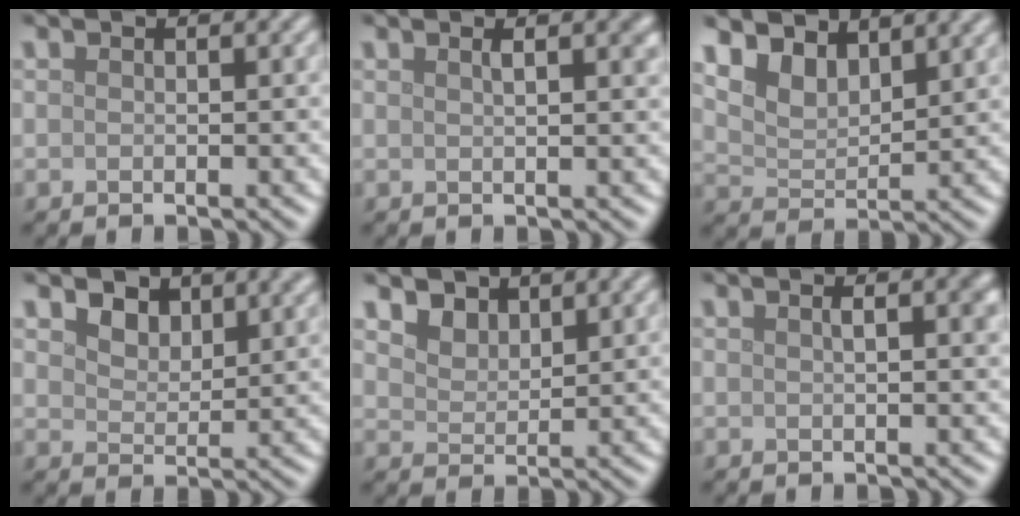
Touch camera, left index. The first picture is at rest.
{"total": 2.3, "force": [1.1, 0.8, 1.8], "torque": [-0.010, 0.010, 0.012]}
{"total": 5.9, "force": [4.7, 2.7, 2.5], "torque": [-0.070, -0.005, 0.082]}
{"total": 3.2, "force": [2.4, 1.7, 1.3], "torque": [-0.035, -0.003, 0.036]}
{"total": 3.0, "force": [2.5, 1.5, 0.9], "torque": [-0.032, -0.012, 0.055]}
{"total": 2.3, "force": [0.8, 0.8, 2.0], "torque": [-0.015, 0.009, 0.008]}